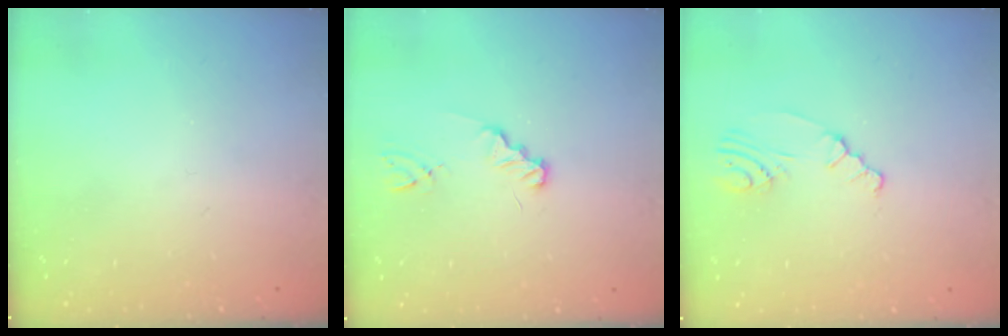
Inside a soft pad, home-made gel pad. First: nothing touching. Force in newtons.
{"total": 1.3, "press": 1.3, "slide": 0.2}
{"total": 2.4, "press": 2.4, "slide": 0.4}